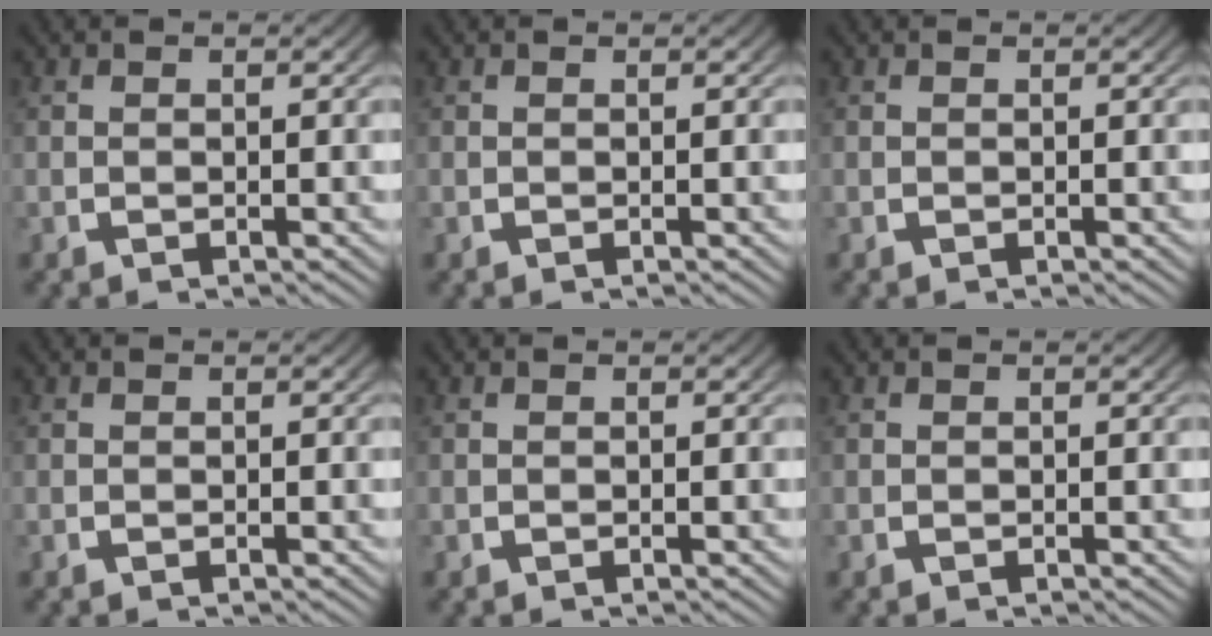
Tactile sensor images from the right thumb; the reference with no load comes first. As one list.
[{"total": 0.0}, {"total": 0.0}, {"total": 0.0}, {"total": 0.0}, {"total": 0.0}]